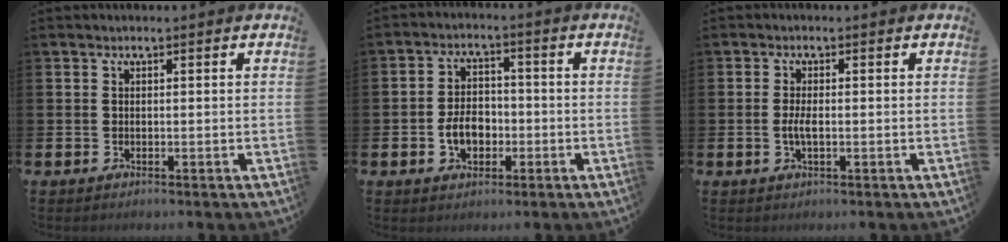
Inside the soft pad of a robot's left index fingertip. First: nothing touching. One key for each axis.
{"total": 4.7, "fx": -1.4, "fy": 3.4, "fz": 2.9, "tx": -0.040, "ty": 0.000, "tz": -0.032}
{"total": 2.1, "fx": -0.3, "fy": 0.7, "fz": 2.0, "tx": -0.036, "ty": -0.002, "tz": -0.006}